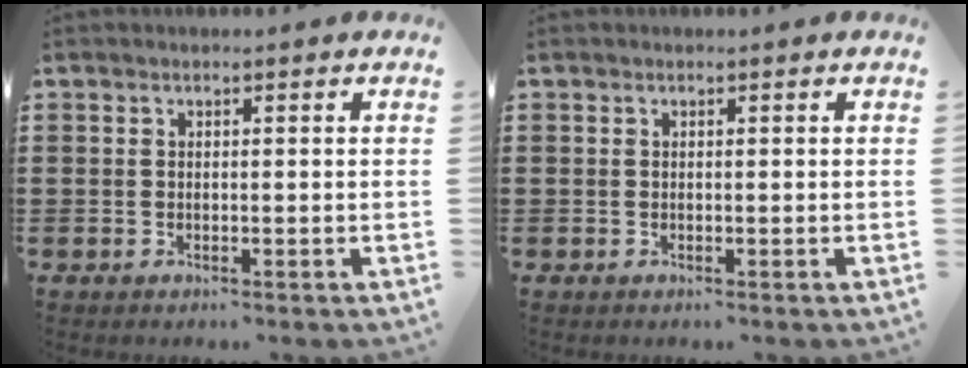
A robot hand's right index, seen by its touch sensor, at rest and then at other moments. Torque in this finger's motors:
{"motor_torque": [0.00, 0.00, 0.00, 0.00]}